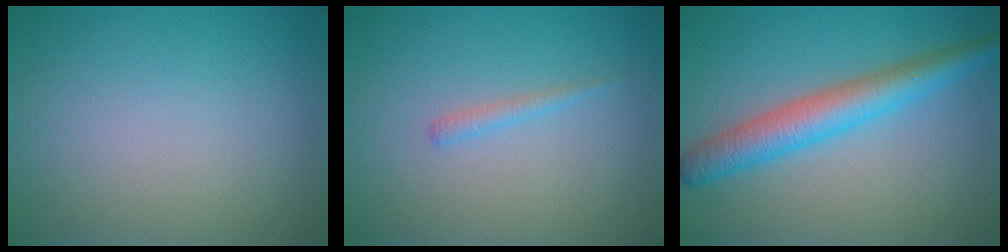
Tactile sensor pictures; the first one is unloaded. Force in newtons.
{"total": 0.9, "press": 0.9, "slide": 0.1}
{"total": 4.9, "press": 4.9, "slide": 0.1}